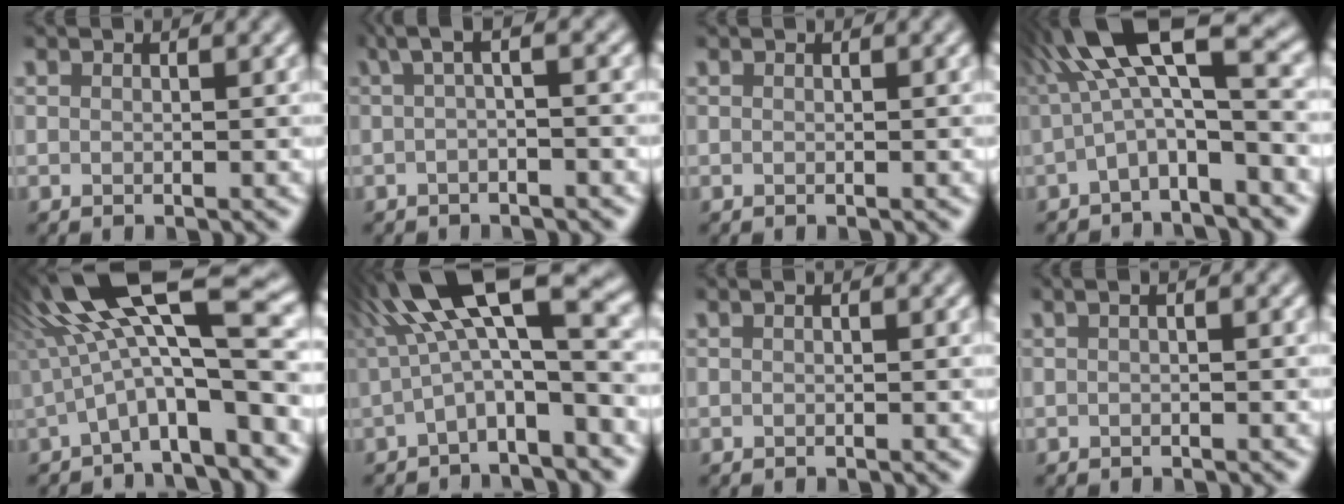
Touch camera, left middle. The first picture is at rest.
{"total": 2.8, "force": [0.1, 0.6, 2.7], "torque": [-0.040, 0.009, -0.003]}
{"total": 0.0}
{"total": 9.8, "force": [-0.1, 2.8, 9.4], "torque": [-0.165, 0.035, -0.021]}
{"total": 11.3, "force": [1.4, 3.1, 10.8], "torque": [-0.174, 0.017, 0.017]}
{"total": 11.1, "force": [0.9, 3.1, 10.6], "torque": [-0.176, 0.028, 0.002]}
{"total": 0.0}
{"total": 1.1, "force": [0.2, 0.3, 1.1], "torque": [-0.017, -0.003, -0.005]}